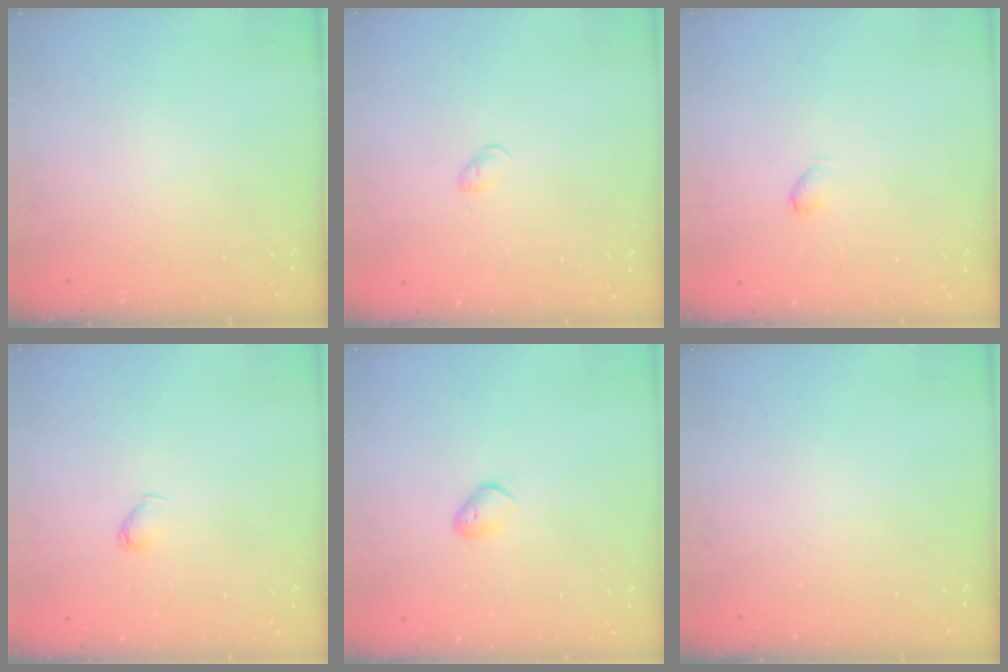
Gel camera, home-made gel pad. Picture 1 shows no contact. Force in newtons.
{"total": 3.7, "press": 3.6, "slide": 0.6}
{"total": 2.8, "press": 2.8, "slide": 0.5}
{"total": 3.2, "press": 3.2, "slide": 0.5}
{"total": 7.0, "press": 6.9, "slide": 1.1}
{"total": 0.0}